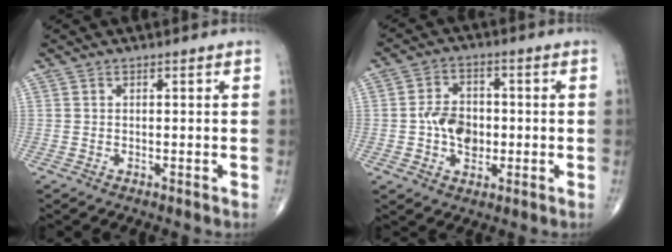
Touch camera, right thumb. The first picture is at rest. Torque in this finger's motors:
{"motor_torque": [0.94, 0.47, 0.51, -0.44, 0.18]}